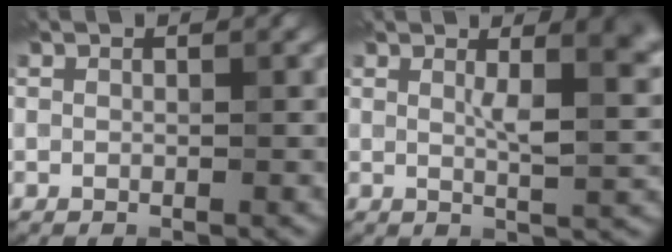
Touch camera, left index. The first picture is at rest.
{"total": 4.6, "force": [1.6, 1.1, 4.2], "torque": [-0.059, 0.004, 0.026]}